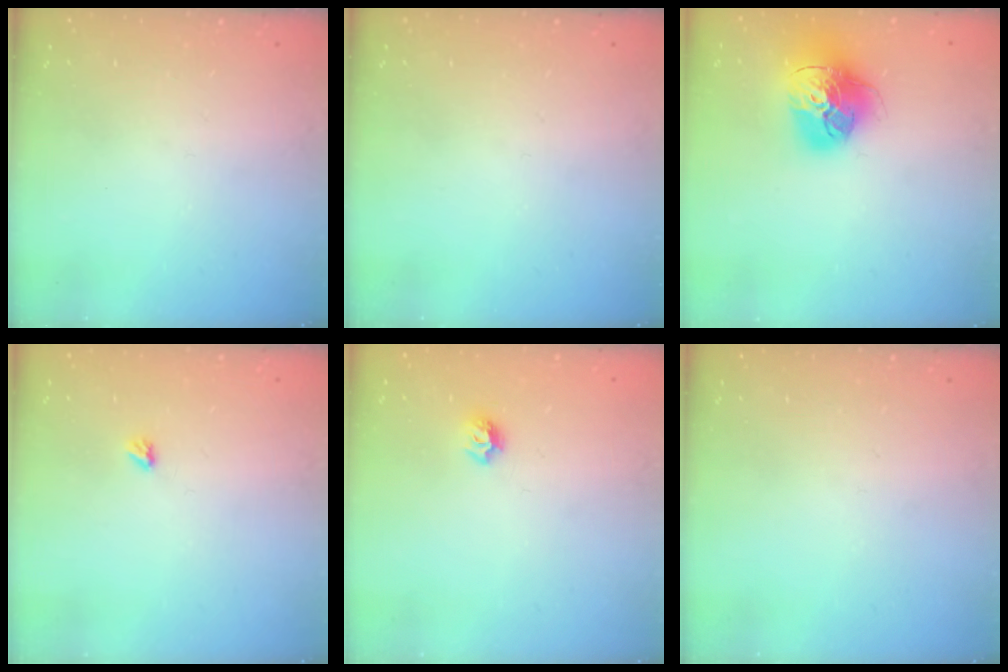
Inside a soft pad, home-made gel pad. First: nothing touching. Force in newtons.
{"total": 0.0}
{"total": 18.4, "press": 18.3, "slide": 1.8}
{"total": 2.9, "press": 2.9, "slide": 0.5}
{"total": 6.5, "press": 6.5, "slide": 0.8}
{"total": 0.0}